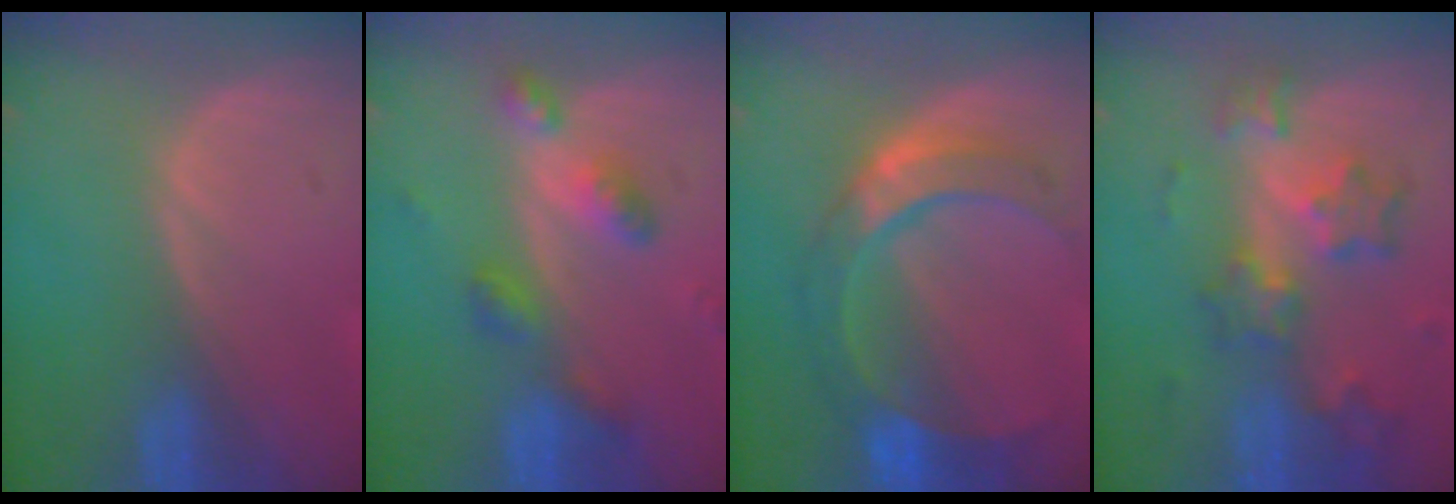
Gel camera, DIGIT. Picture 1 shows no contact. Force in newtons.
{"total": 6.2, "press": 5.5, "slide": 3.0}
{"total": 8.5, "press": 8.5, "slide": 0.5}
{"total": 8.4, "press": 7.3, "slide": 4.1}